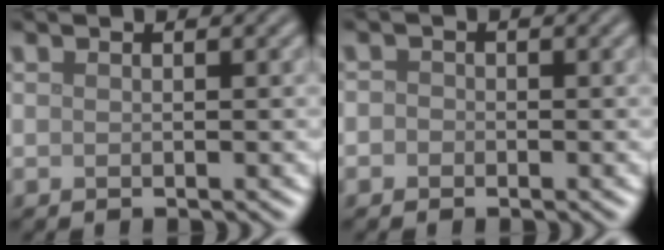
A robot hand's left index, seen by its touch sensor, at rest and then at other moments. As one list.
[{"total": 1.2, "force": [-0.1, 1.1, 0.4], "torque": [0.002, 0.001, -0.015]}]